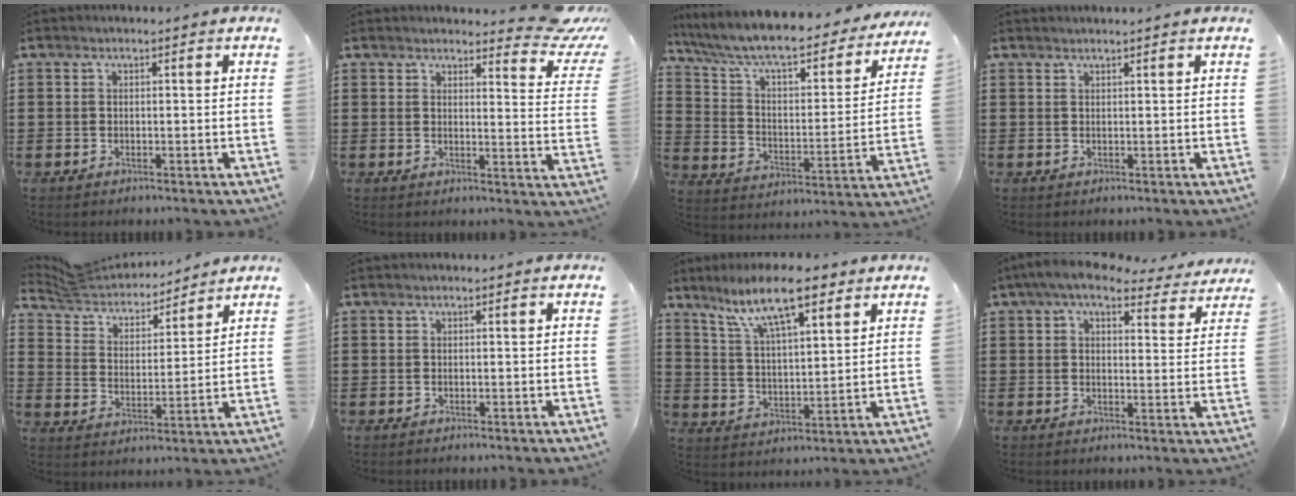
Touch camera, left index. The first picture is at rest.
{"total": 5.2, "force": [4.5, 0.9, 2.4], "torque": [-0.033, -0.026, 0.075]}
{"total": 7.9, "force": [6.9, 1.3, 3.6], "torque": [-0.101, -0.055, 0.113]}
{"total": 0.9, "force": [0.8, -0.1, 0.2], "torque": [-0.005, -0.003, 0.017]}
{"total": 5.6, "force": [5.4, 1.4, 0.6], "torque": [-0.045, -0.032, 0.092]}
{"total": 0.0}
{"total": 11.7, "force": [7.9, 3.1, 7.9], "torque": [-0.154, -0.017, 0.138]}
{"total": 6.4, "force": [5.3, 1.5, 3.3], "torque": [-0.073, -0.015, 0.093]}